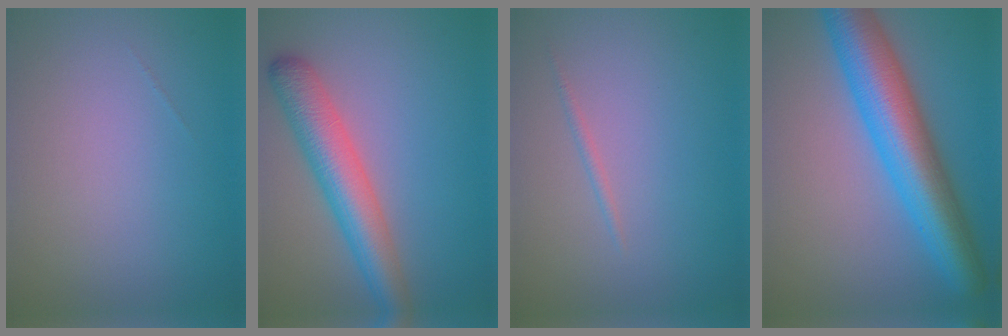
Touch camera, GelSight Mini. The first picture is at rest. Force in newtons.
{"total": 6.1, "press": 6.1, "slide": 0.2}
{"total": 0.6, "press": 0.6, "slide": 0.0}
{"total": 9.5, "press": 9.5, "slide": 0.2}